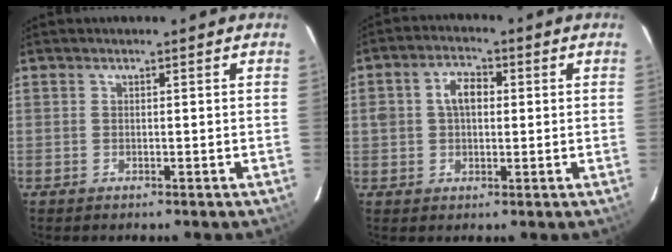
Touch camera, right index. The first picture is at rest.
{"total": 5.5, "force": [0.8, 3.8, 3.9], "torque": [-0.069, 0.017, 0.015]}